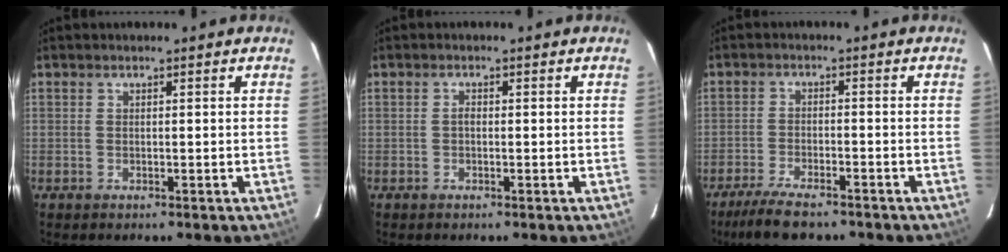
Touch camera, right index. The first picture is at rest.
{"total": 0.7, "force": [-0.2, 0.5, 0.5], "torque": [-0.009, 0.005, -0.005]}
{"total": 8.9, "force": [-7.3, 2.2, 4.6], "torque": [-0.114, -0.020, -0.126]}